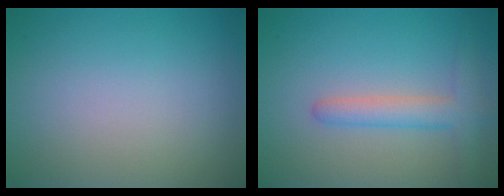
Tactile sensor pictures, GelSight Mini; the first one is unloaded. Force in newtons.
{"total": 3.4, "press": 3.4, "slide": 0.2}